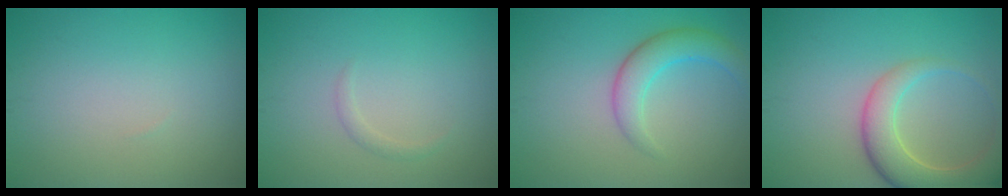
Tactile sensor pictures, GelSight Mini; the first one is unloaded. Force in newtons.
{"total": 0.8, "press": 0.8, "slide": 0.0}
{"total": 3.4, "press": 3.4, "slide": 0.2}
{"total": 5.7, "press": 5.7, "slide": 0.8}